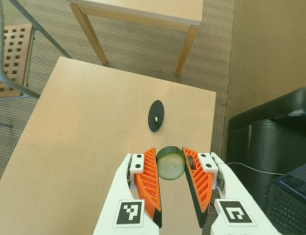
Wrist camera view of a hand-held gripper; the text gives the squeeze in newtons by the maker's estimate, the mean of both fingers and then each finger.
{"total": 8.9, "left": 9.0, "right": 8.8}